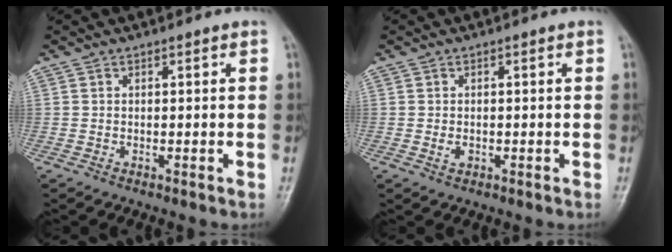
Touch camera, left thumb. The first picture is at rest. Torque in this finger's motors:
{"motor_torque": [-0.29, -0.23, 0.08, -0.07, 0.00]}